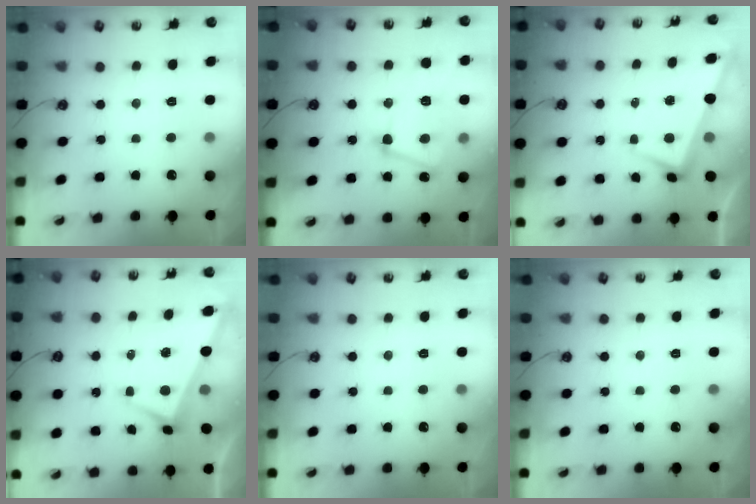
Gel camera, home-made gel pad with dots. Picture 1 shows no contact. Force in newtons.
{"total": 6.9, "press": 6.8, "slide": 1.3}
{"total": 1.2, "press": 1.1, "slide": 0.5}
{"total": 2.9, "press": 2.8, "slide": 0.9}
{"total": 0.0}
{"total": 0.0}